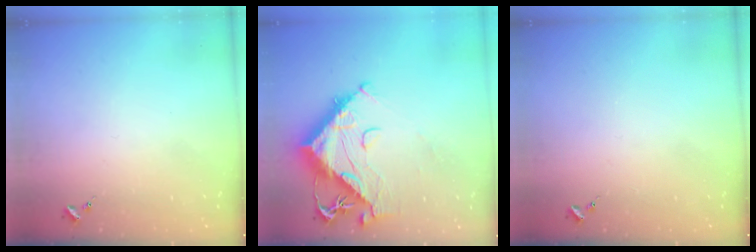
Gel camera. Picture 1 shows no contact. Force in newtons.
{"total": 17.1, "press": 17.0, "slide": 1.9}
{"total": 0.0}